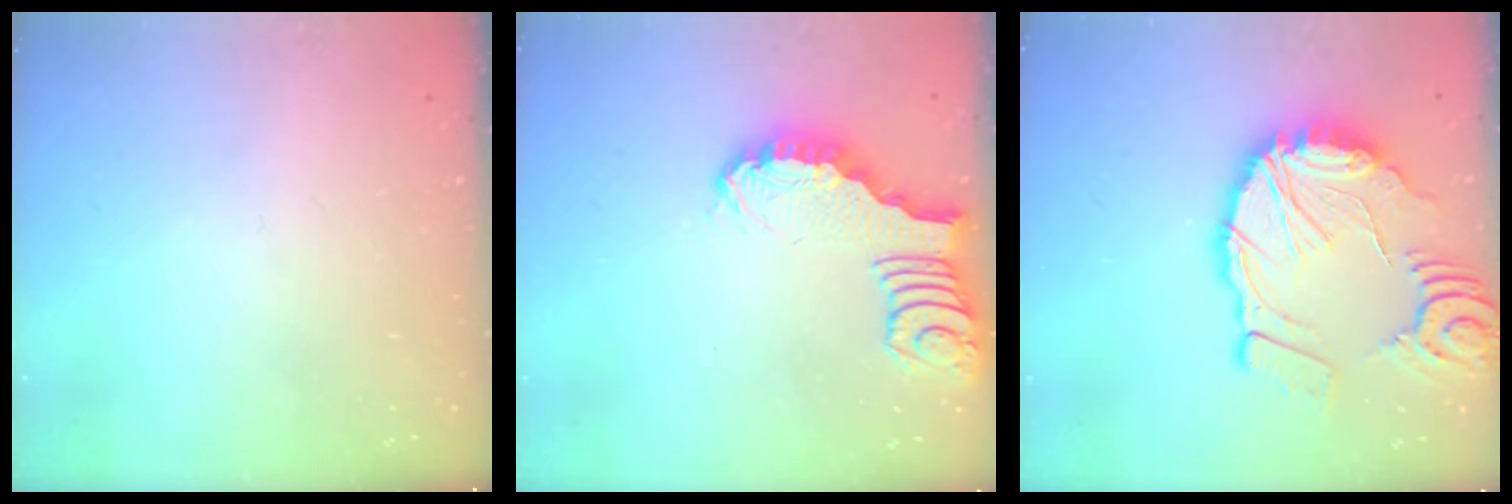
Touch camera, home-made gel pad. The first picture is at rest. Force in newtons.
{"total": 2.0, "press": 2.0, "slide": 0.1}
{"total": 18.0, "press": 17.9, "slide": 2.3}